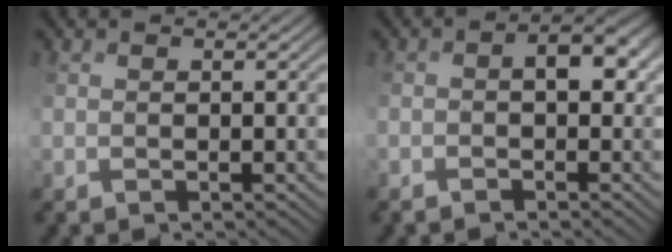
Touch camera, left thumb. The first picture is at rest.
{"total": 4.6, "force": [-0.5, 2.6, 3.8], "torque": [-0.050, 0.003, -0.005]}